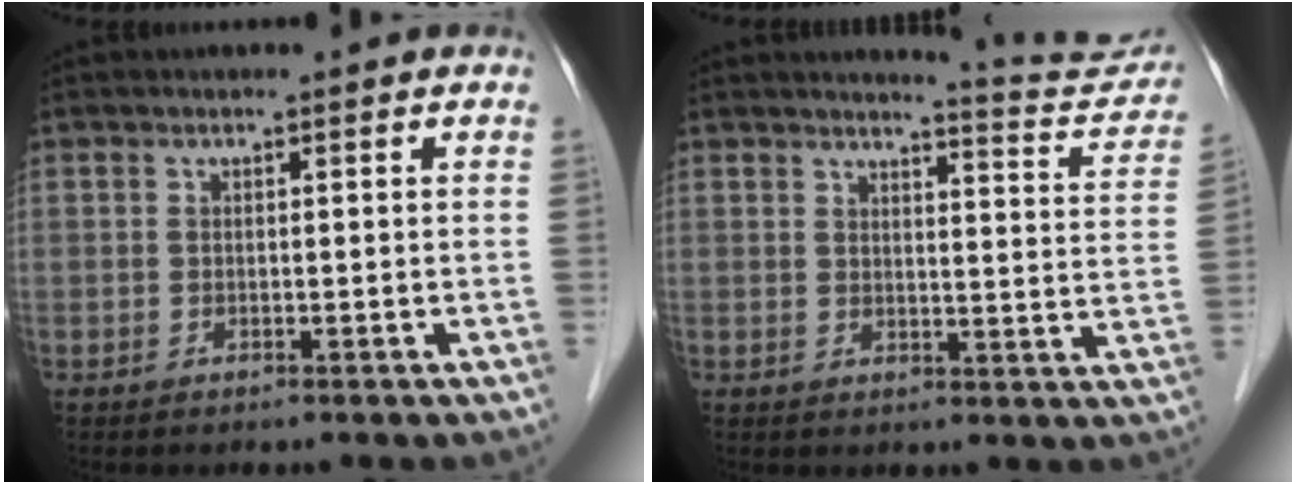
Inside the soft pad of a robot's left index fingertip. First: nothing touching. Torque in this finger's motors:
{"motor_torque": [0.00, -0.43, 0.03, 0.00]}